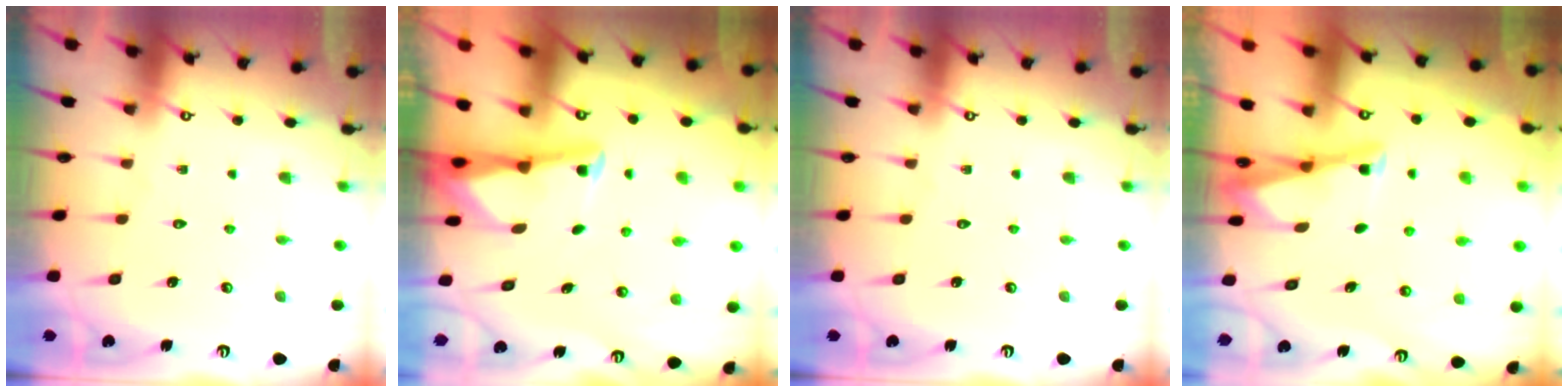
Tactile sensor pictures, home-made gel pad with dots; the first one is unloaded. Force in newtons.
{"total": 3.0, "press": 3.0, "slide": 0.4}
{"total": 0.0}
{"total": 2.9, "press": 2.9, "slide": 0.4}